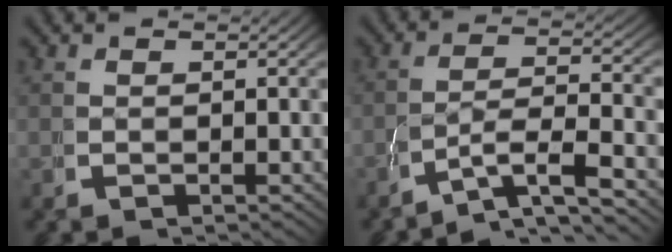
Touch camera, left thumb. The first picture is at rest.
{"total": 6.4, "force": [-3.1, 3.0, 4.7], "torque": [-0.100, -0.030, -0.040]}